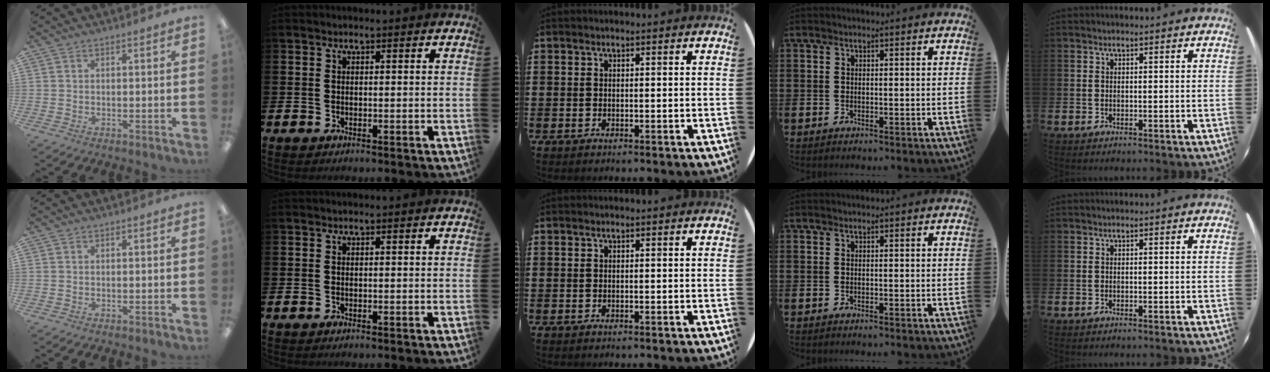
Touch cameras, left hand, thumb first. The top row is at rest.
{}